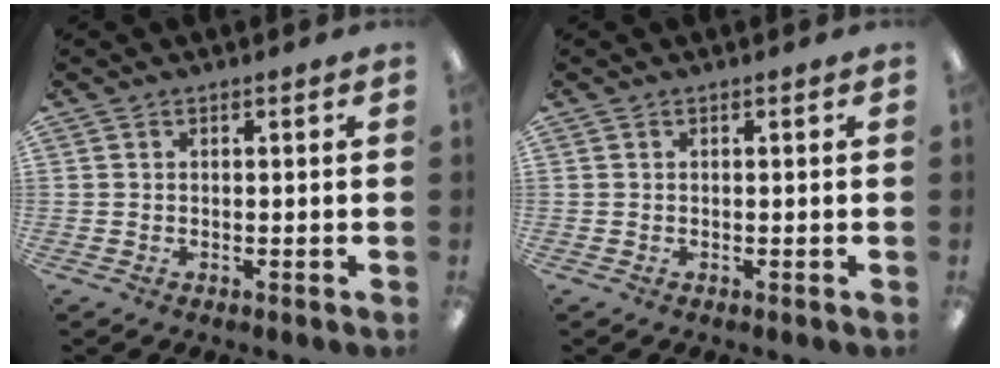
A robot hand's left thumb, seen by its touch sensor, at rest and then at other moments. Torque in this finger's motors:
{"motor_torque": [0.00, 0.00, 0.01, -0.01, 0.00]}